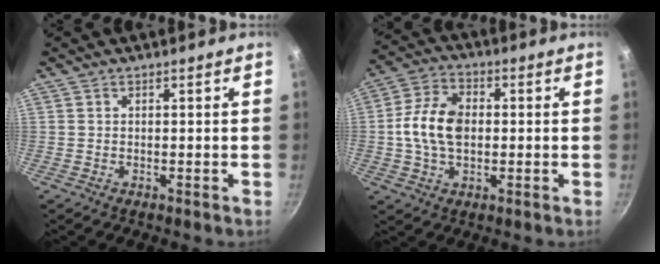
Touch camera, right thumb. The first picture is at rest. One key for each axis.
{"total": 10.5, "fx": -0.1, "fy": 6.8, "fz": 8.0, "tx": -0.144, "ty": 0.019, "tz": -0.014}